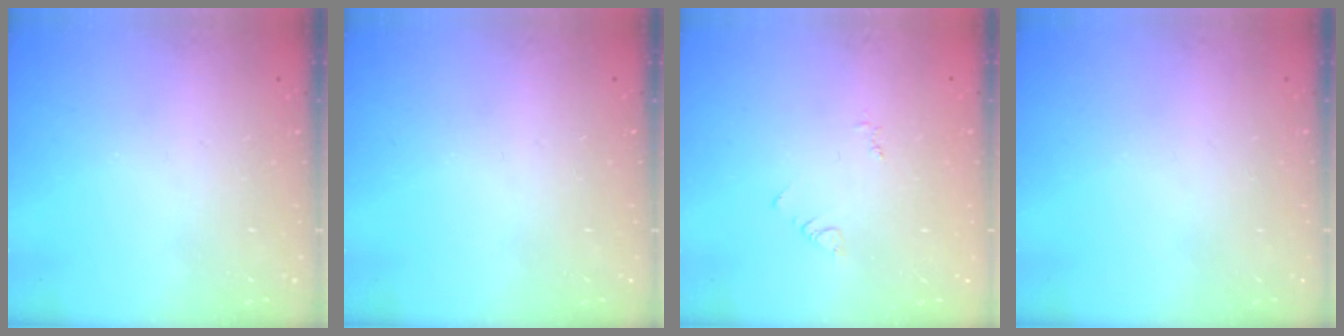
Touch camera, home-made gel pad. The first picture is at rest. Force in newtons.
{"total": 0.0}
{"total": 2.9, "press": 2.9, "slide": 0.4}
{"total": 0.0}